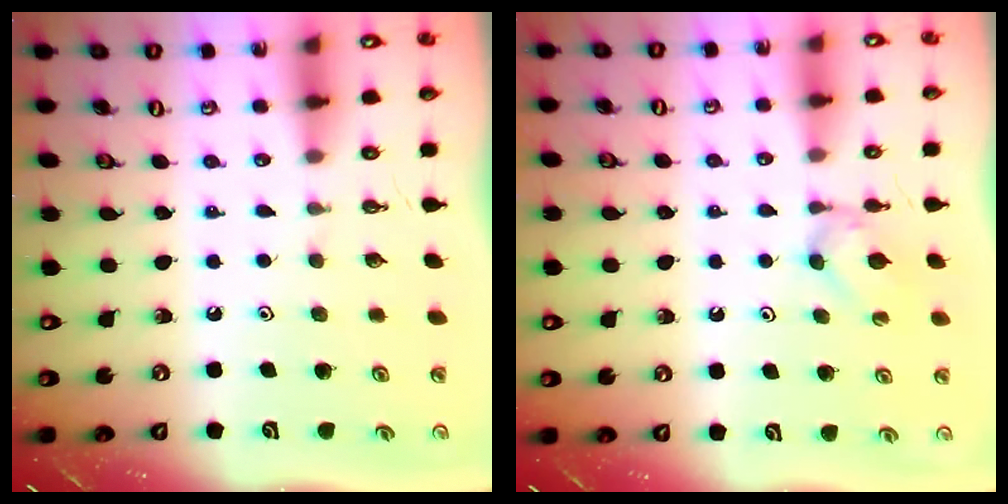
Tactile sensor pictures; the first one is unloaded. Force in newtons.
{"total": 3.0, "press": 2.9, "slide": 0.5}